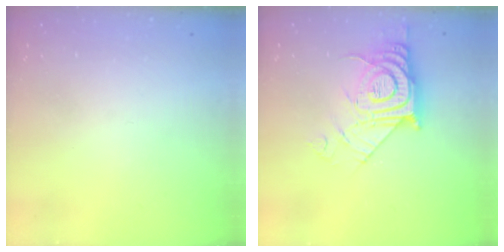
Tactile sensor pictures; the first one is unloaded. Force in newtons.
{"total": 14.2, "press": 14.2, "slide": 1.2}